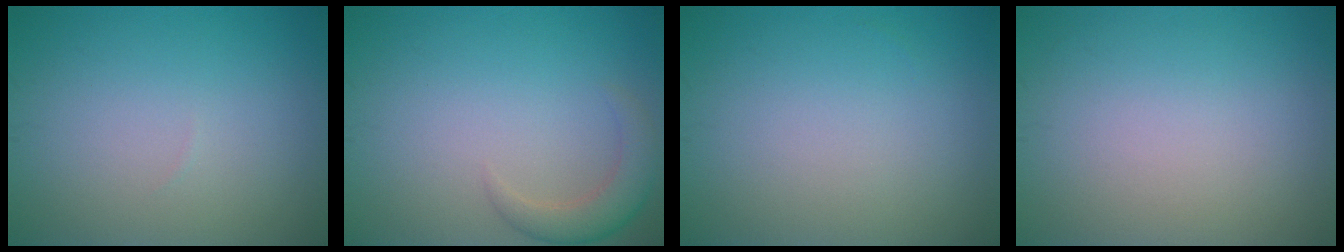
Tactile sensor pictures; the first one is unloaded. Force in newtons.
{"total": 2.9, "press": 2.9, "slide": 0.3}
{"total": 0.0}
{"total": 0.0}